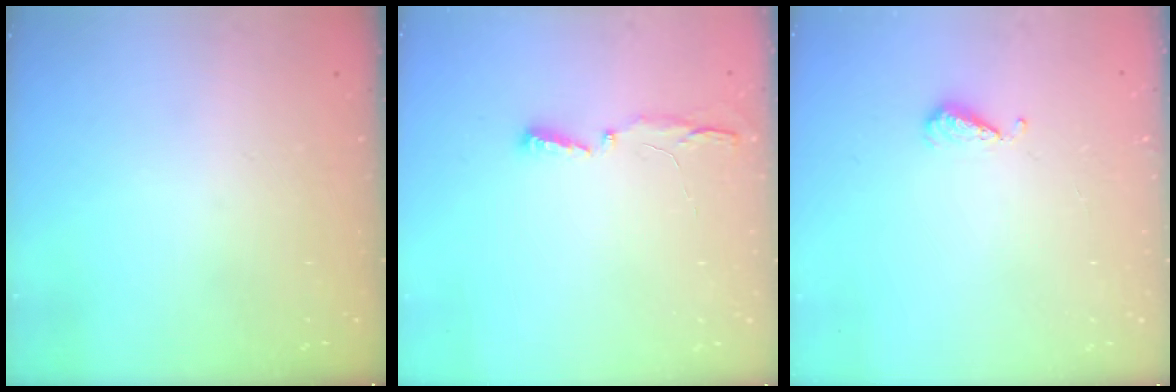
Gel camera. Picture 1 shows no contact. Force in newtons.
{"total": 3.5, "press": 3.4, "slide": 0.8}
{"total": 4.8, "press": 4.7, "slide": 0.9}